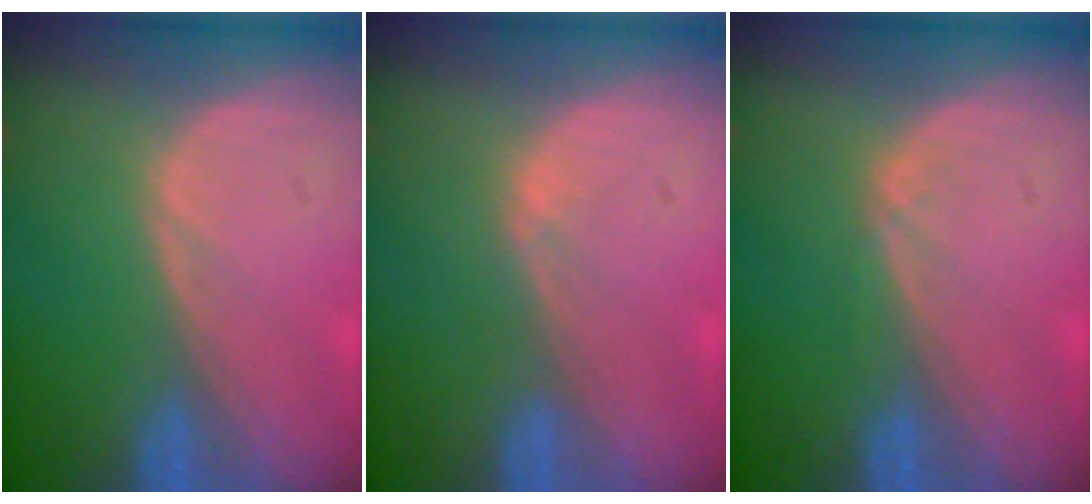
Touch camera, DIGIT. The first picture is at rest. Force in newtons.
{"total": 0.7, "press": 0.7, "slide": 0.3}
{"total": 0.7, "press": 0.6, "slide": 0.2}